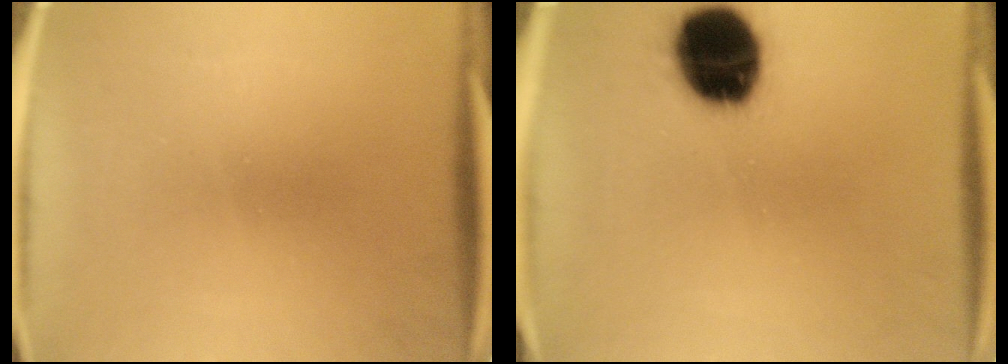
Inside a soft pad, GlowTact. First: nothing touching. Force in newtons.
{"total": 19.5}